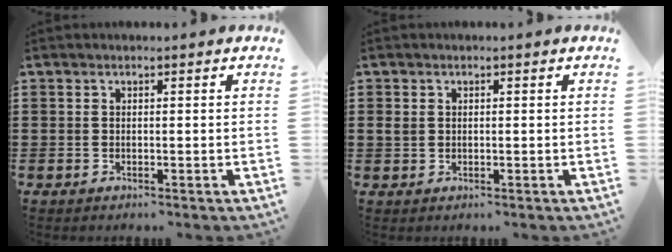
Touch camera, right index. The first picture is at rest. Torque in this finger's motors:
{"motor_torque": [0.34, 0.31, 0.01, 0.01]}